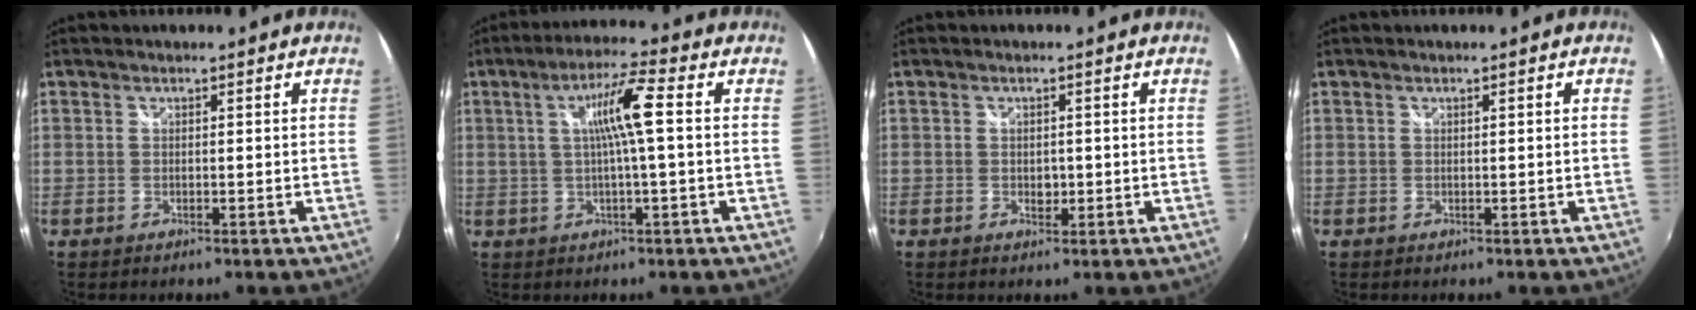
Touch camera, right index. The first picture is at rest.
{"total": 7.6, "force": [0.8, -0.1, 7.6], "torque": [-0.136, 0.011, 0.015]}
{"total": 1.5, "force": [0.0, 1.2, 0.8], "torque": [-0.012, 0.003, 0.002]}
{"total": 0.8, "force": [0.0, 0.0, 0.8], "torque": [-0.010, 0.003, 0.000]}